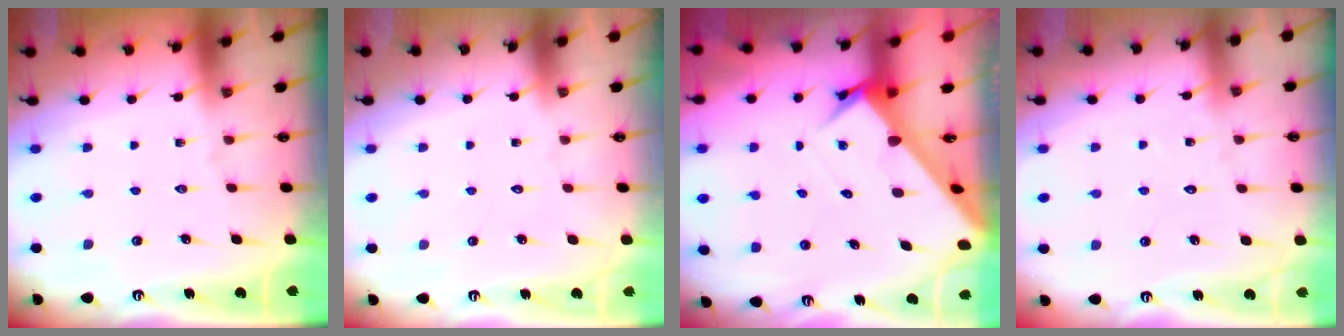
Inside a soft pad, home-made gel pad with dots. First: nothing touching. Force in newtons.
{"total": 1.7, "press": 1.7, "slide": 0.1}
{"total": 3.8, "press": 3.8, "slide": 0.3}
{"total": 5.6, "press": 5.5, "slide": 0.6}